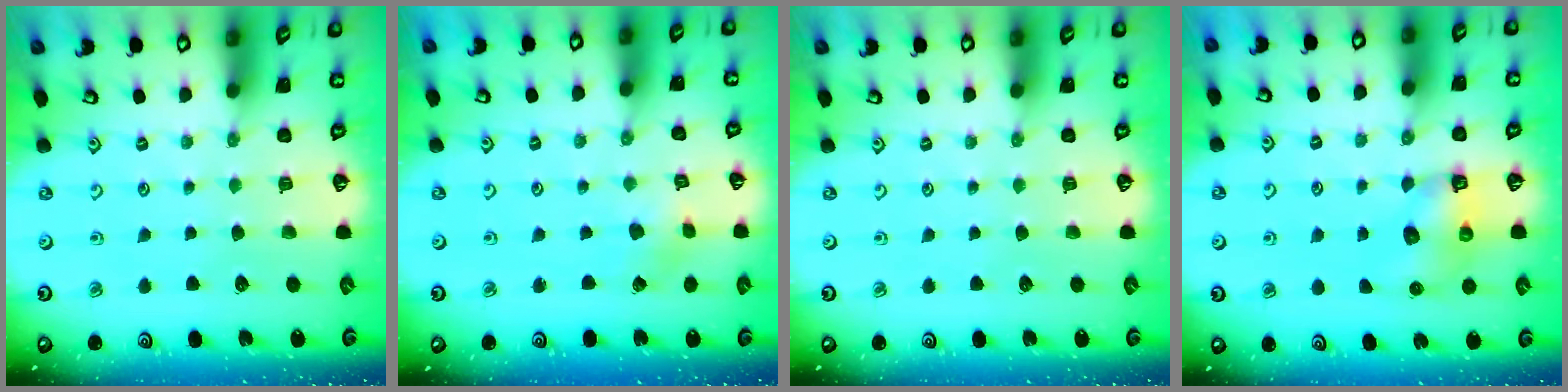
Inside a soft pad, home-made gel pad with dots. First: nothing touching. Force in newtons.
{"total": 1.9, "press": 1.9, "slide": 0.1}
{"total": 0.0}
{"total": 5.8, "press": 5.8, "slide": 0.2}